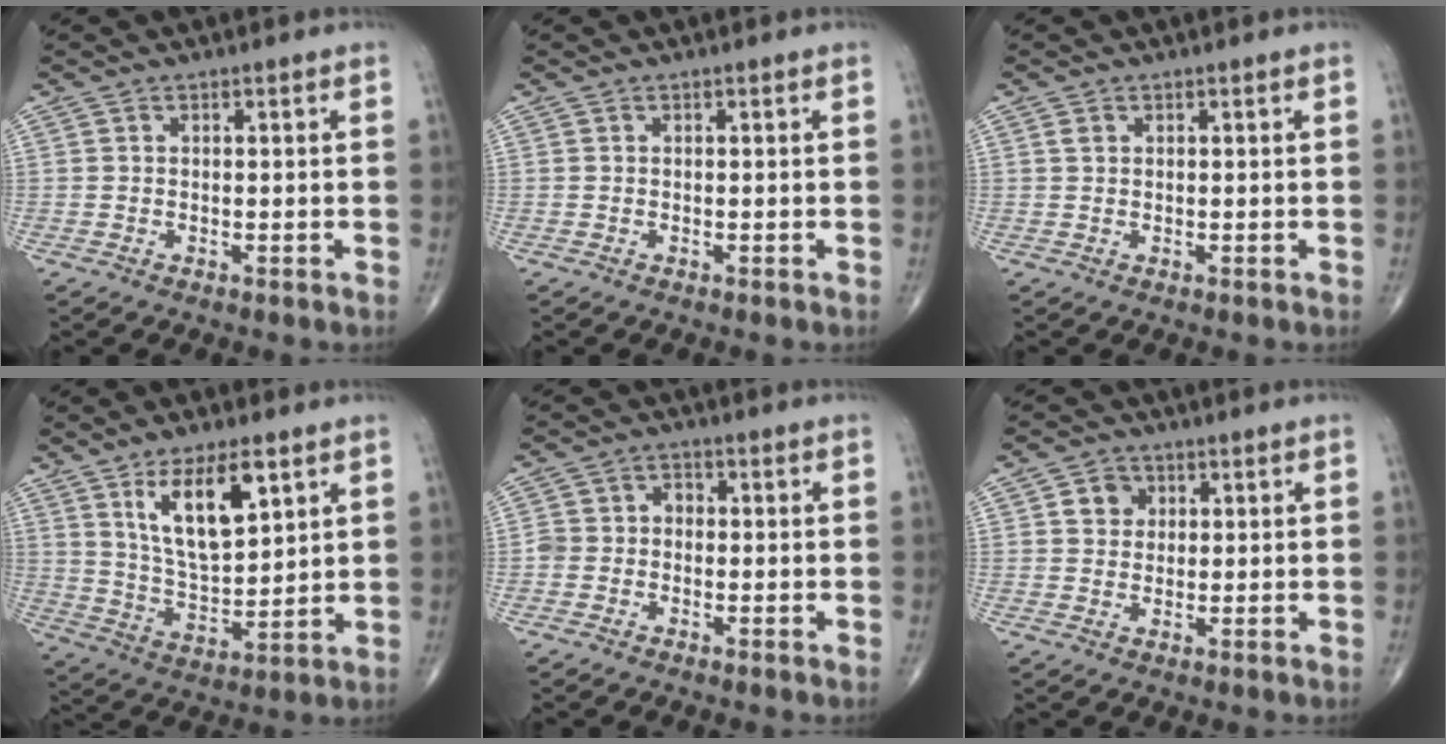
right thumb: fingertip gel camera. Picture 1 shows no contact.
{"total": 0.0}
{"total": 0.9, "force": [0.4, 0.6, 0.5], "torque": [-0.009, 0.003, 0.009]}
{"total": 13.1, "force": [6.3, 5.1, 10.2], "torque": [-0.160, -0.038, 0.126]}
{"total": 3.7, "force": [-0.8, 3.2, 1.6], "torque": [-0.014, 0.020, -0.021]}
{"total": 3.8, "force": [1.1, 3.4, 1.5], "torque": [-0.003, -0.001, 0.014]}